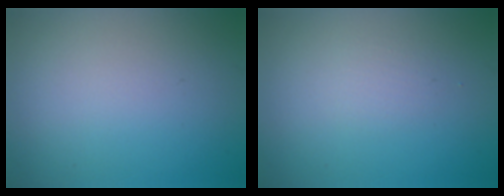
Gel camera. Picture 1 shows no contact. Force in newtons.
{"total": 0.9, "press": 0.9, "slide": 0.0}